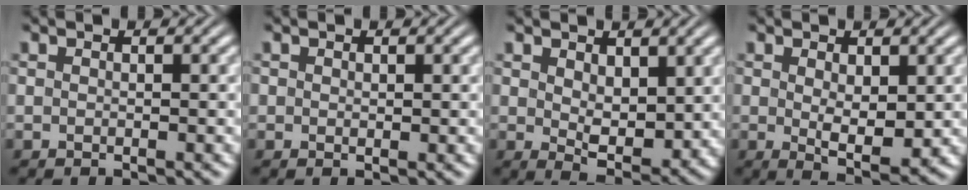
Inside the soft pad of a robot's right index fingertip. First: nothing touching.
{"total": 0.6, "force": [0.3, 0.4, 0.3], "torque": [-0.003, -0.008, 0.009]}
{"total": 3.7, "force": [1.0, 1.7, 3.1], "torque": [-0.048, -0.030, 0.027]}
{"total": 3.6, "force": [-0.1, 1.3, 3.4], "torque": [-0.055, -0.028, 0.010]}